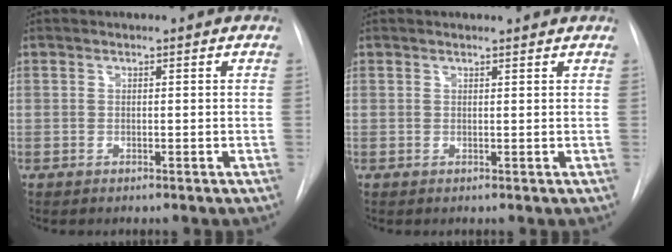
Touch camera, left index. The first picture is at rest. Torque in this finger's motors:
{"motor_torque": [0.88, -1.26, 0.05, 0.00]}